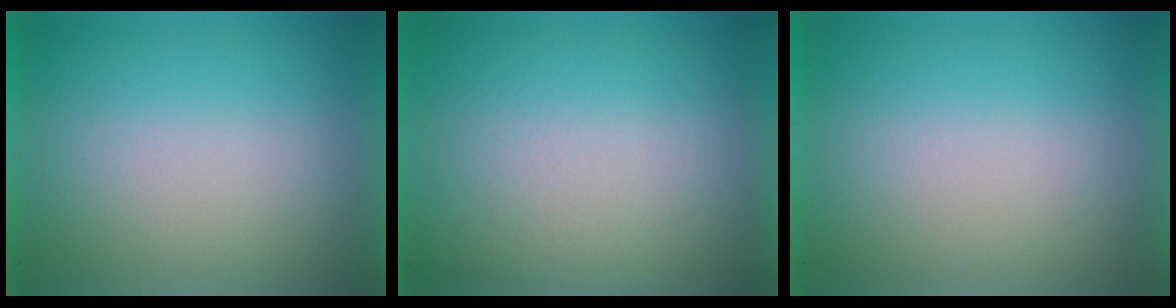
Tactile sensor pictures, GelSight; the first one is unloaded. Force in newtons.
{"total": 2.8}
{"total": 0.0}